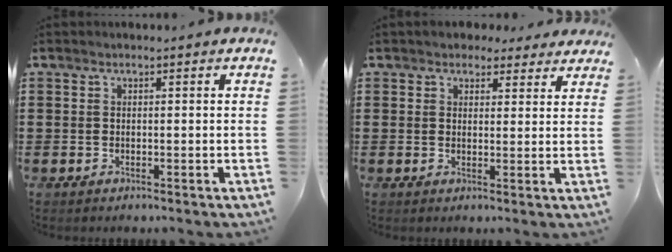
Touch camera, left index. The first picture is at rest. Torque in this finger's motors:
{"motor_torque": [0.11, -1.29, 0.60, 0.05]}